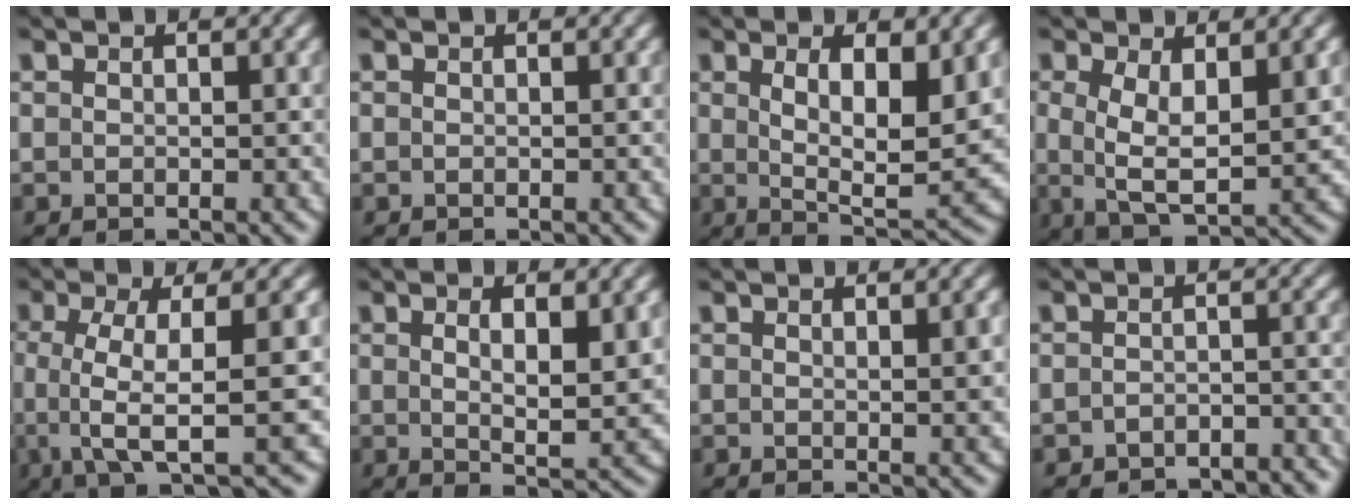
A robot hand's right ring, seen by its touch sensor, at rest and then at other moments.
{"total": 0.0}
{"total": 6.6, "force": [0.4, 2.2, 6.2], "torque": [-0.101, -0.024, 0.015]}
{"total": 5.7, "force": [-0.2, 3.4, 4.6], "torque": [-0.096, -0.028, 0.009]}
{"total": 7.3, "force": [-1.0, 2.5, 6.8], "torque": [-0.130, -0.019, -0.012]}
{"total": 3.8, "force": [0.6, 0.7, 3.7], "torque": [-0.061, -0.014, 0.015]}
{"total": 1.4, "force": [0.3, -0.2, 1.4], "torque": [-0.013, -0.005, 0.006]}
{"total": 3.7, "force": [-3.6, 0.9, 0.3], "torque": [-0.002, -0.011, -0.058]}